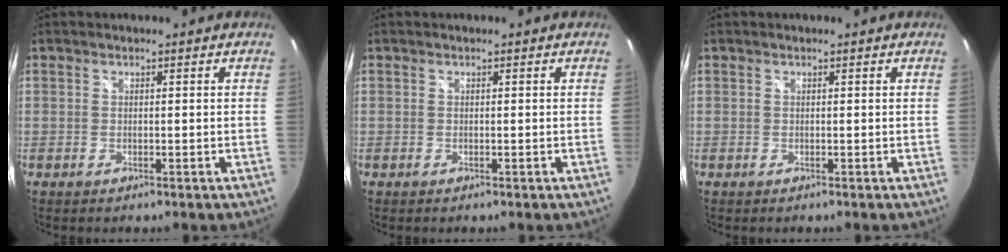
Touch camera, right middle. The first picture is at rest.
{"total": 0.0}
{"total": 0.0}